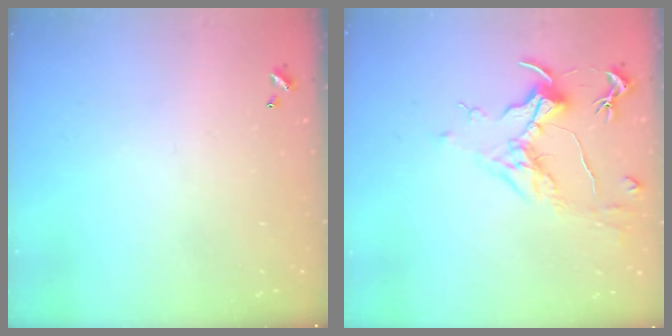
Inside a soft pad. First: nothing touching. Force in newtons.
{"total": 1.6, "press": 1.4, "slide": 0.7}